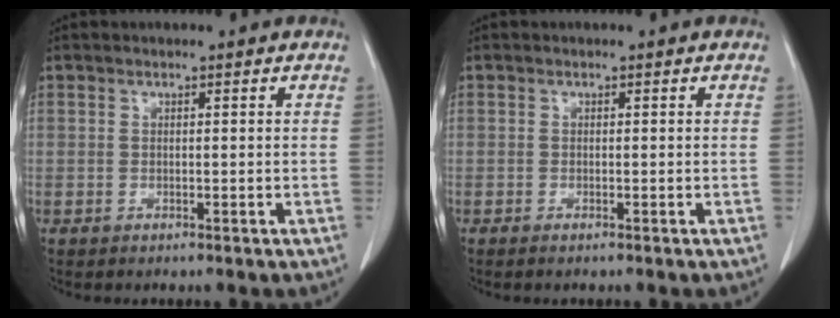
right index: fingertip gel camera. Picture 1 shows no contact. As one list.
[{"total": 0.6, "force": [-0.5, 0.0, 0.4], "torque": [-0.010, -0.002, -0.007]}]